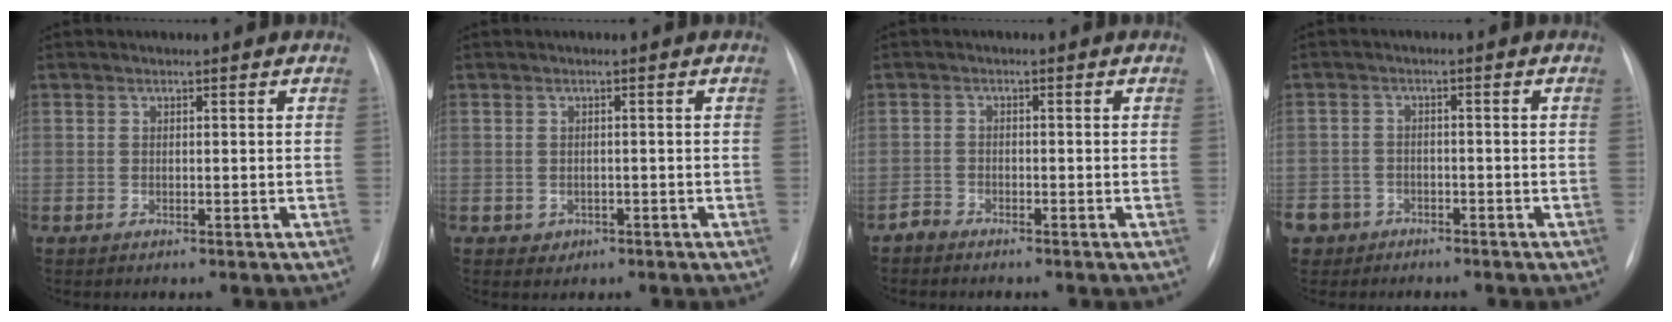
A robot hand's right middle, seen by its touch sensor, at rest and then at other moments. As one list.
[{"total": 1.5, "force": [-0.6, 1.3, 0.3], "torque": [-0.004, 0.003, -0.003]}, {"total": 1.3, "force": [-1.3, 0.3, -0.2], "torque": [0.002, -0.003, -0.025]}, {"total": 6.6, "force": [-4.3, 4.9, 0.3], "torque": [-0.022, 0.001, -0.075]}]